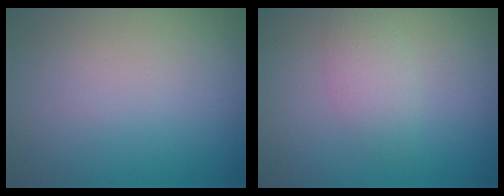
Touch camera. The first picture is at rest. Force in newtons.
{"total": 2.1, "press": 2.0, "slide": 0.0}